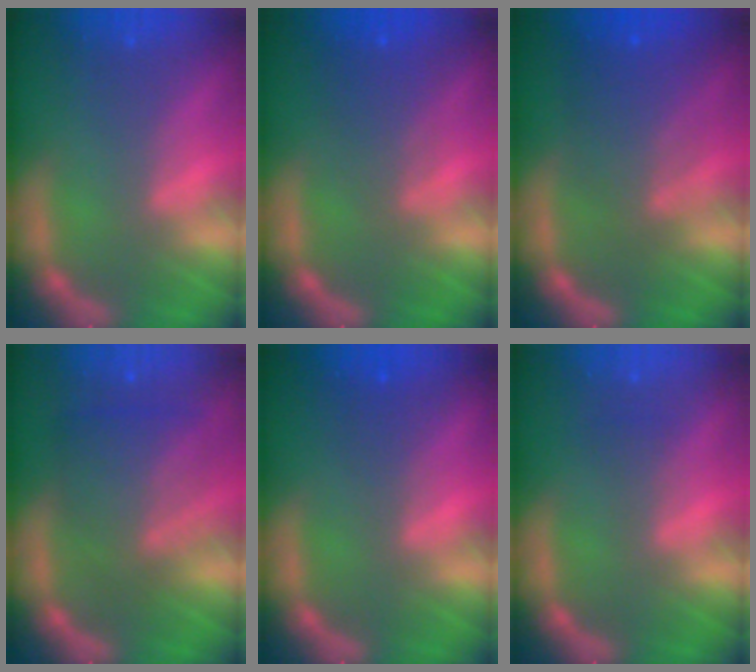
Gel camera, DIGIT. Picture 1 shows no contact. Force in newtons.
{"total": 3.1}
{"total": 5.6}
{"total": 6.1}
{"total": 1.5}
{"total": 1.0}